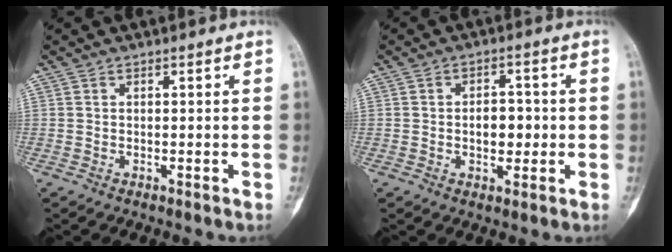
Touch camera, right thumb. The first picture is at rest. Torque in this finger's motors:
{"motor_torque": [1.05, 1.01, 0.17, -0.20, 0.02]}